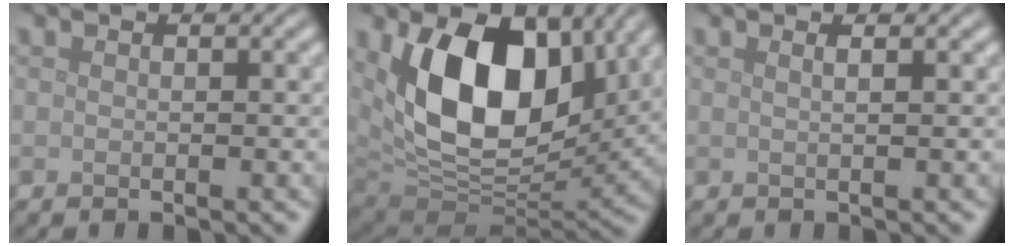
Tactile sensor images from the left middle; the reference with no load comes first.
{"total": 13.7, "force": [3.6, 8.6, 10.1], "torque": [-0.167, -0.014, 0.059]}
{"total": 1.6, "force": [0.8, 0.8, 1.2], "torque": [0.000, -0.001, -0.008]}